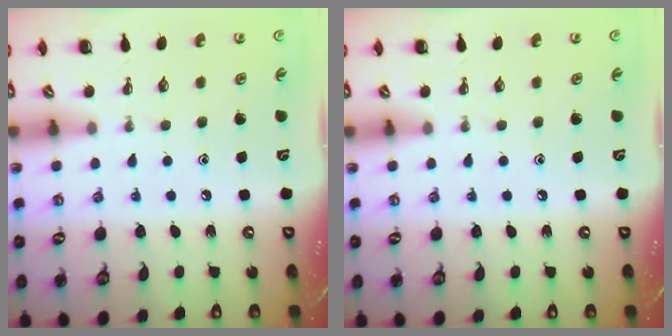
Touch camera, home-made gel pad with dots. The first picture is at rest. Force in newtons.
{"total": 0.0}